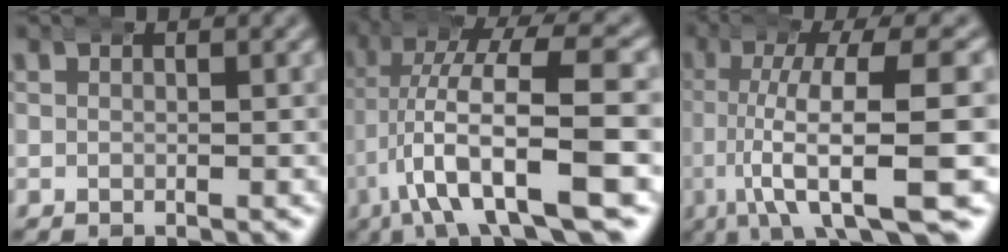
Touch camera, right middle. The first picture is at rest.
{"total": 10.5, "force": [-2.4, 4.1, 9.4], "torque": [-0.174, -0.016, -0.029]}
{"total": 10.2, "force": [-3.8, 2.7, 9.0], "torque": [-0.160, -0.021, -0.047]}